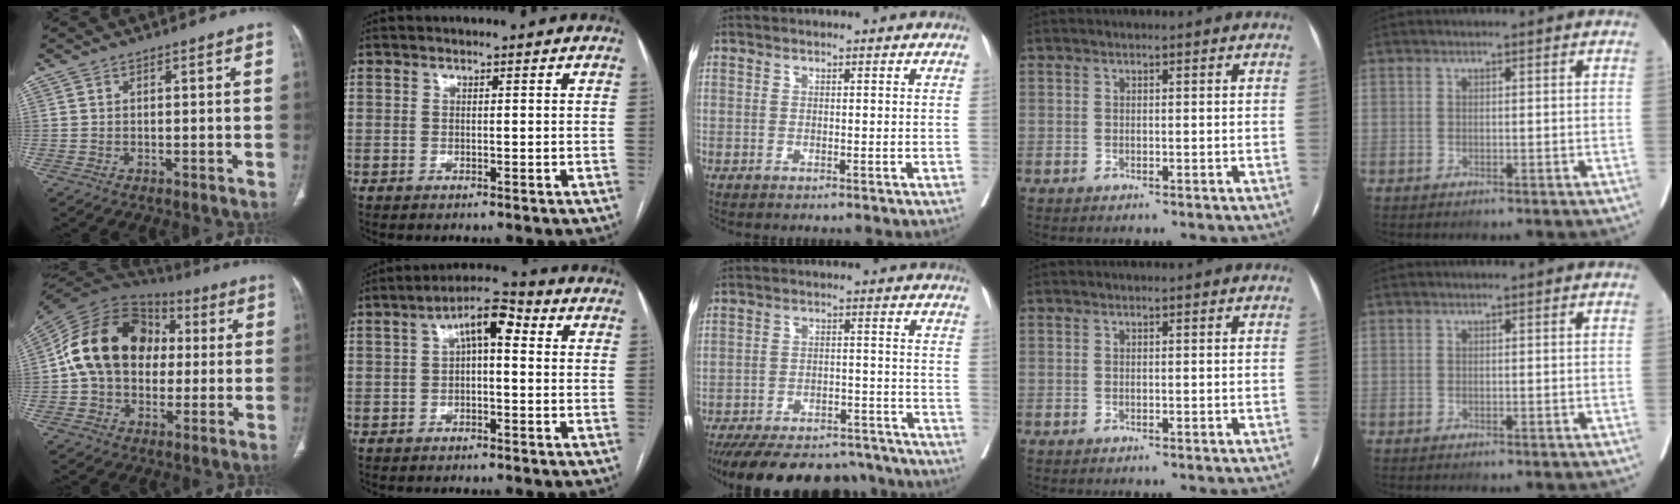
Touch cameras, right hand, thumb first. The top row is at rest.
{"thumb": {"total": 19.8, "force": [1.6, 15.1, 12.8], "torque": [-0.210, 0.036, 0.021]}, "index": {"total": 6.8, "force": [1.4, 2.4, 6.2], "torque": [-0.103, 0.037, 0.019]}, "middle": {"total": 21.5, "force": [-18.8, 7.0, 7.6], "torque": [-0.142, -0.002, -0.255]}}